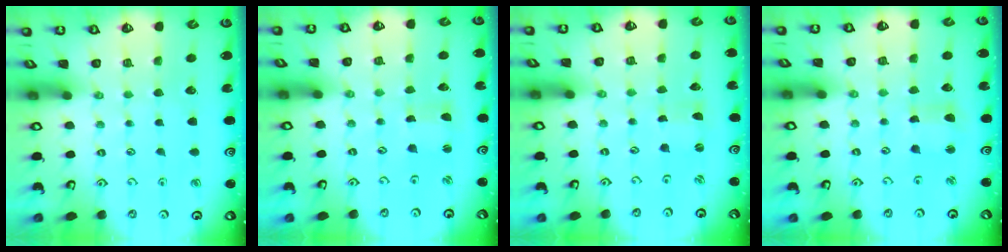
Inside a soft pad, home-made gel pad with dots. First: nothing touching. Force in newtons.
{"total": 1.3, "press": 1.3, "slide": 0.1}
{"total": 0.0}
{"total": 3.1, "press": 3.1, "slide": 0.3}